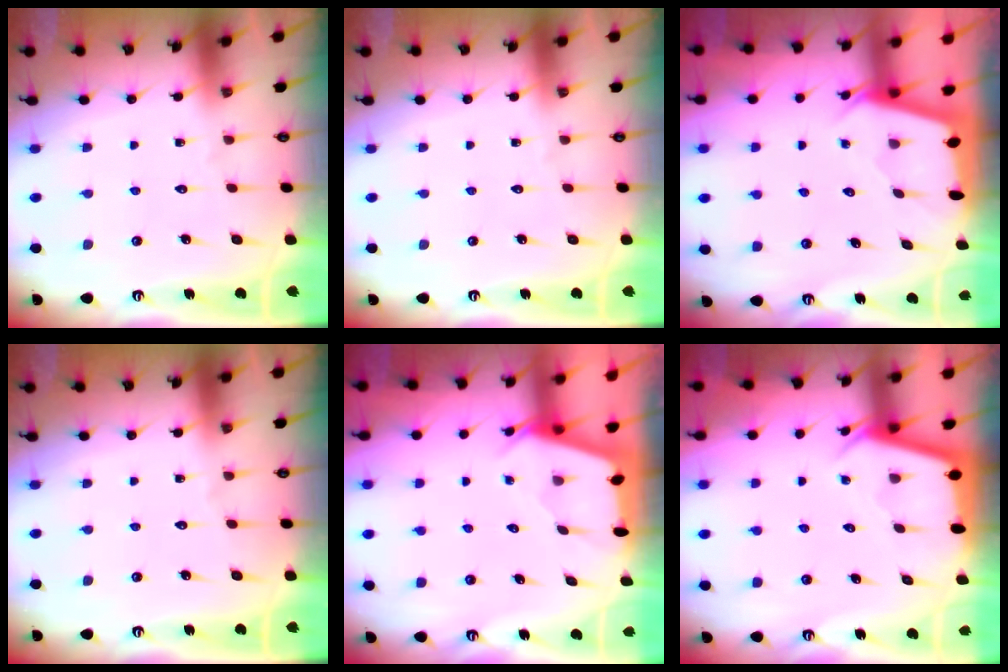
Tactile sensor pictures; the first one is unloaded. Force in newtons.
{"total": 0.0}
{"total": 2.0, "press": 2.0, "slide": 0.3}
{"total": 0.0}
{"total": 2.5, "press": 2.5, "slide": 0.2}
{"total": 2.9, "press": 2.8, "slide": 0.3}